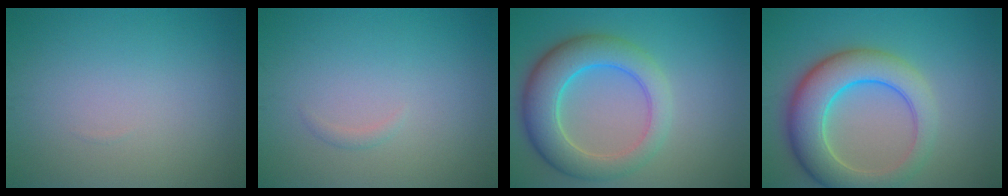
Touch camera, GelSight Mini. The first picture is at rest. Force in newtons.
{"total": 0.6, "press": 0.6, "slide": 0.1}
{"total": 7.0, "press": 7.0, "slide": 0.3}
{"total": 7.9, "press": 7.9, "slide": 0.2}